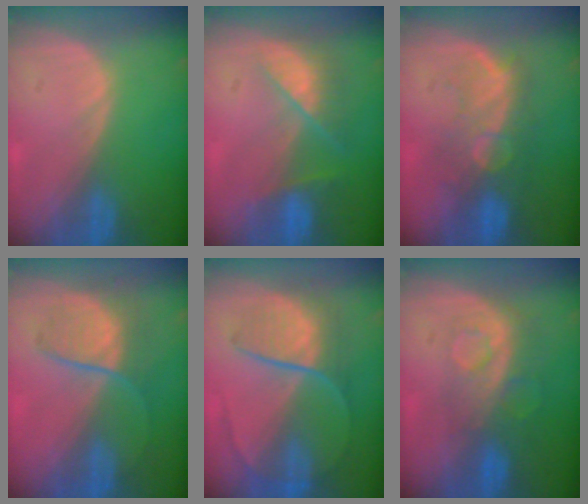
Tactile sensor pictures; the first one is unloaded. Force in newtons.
{"total": 7.2, "press": 6.5, "slide": 3.2}
{"total": 9.6, "press": 8.5, "slide": 4.6}
{"total": 6.5, "press": 6.3, "slide": 1.7}
{"total": 8.1, "press": 7.3, "slide": 3.5}
{"total": 8.5, "press": 7.1, "slide": 4.7}